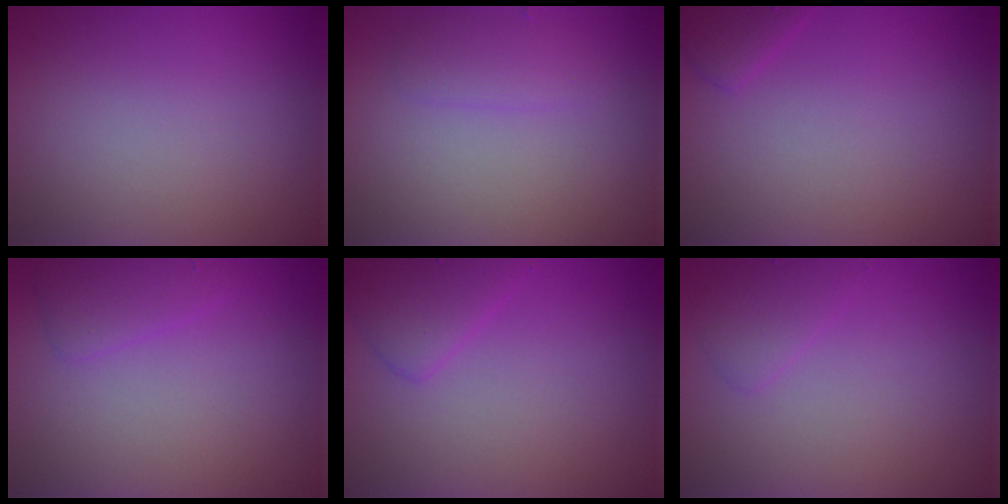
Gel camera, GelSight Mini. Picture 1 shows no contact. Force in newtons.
{"total": 1.7, "press": 1.7, "slide": 0.2}
{"total": 1.8, "press": 1.8, "slide": 0.1}
{"total": 1.9, "press": 1.9, "slide": 0.1}
{"total": 2.6, "press": 2.6, "slide": 0.2}
{"total": 1.7, "press": 1.7, "slide": 0.1}